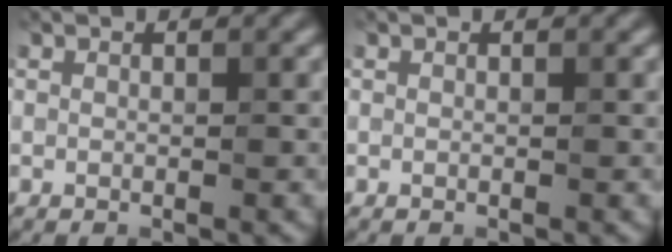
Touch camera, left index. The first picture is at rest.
{"total": 0.0}